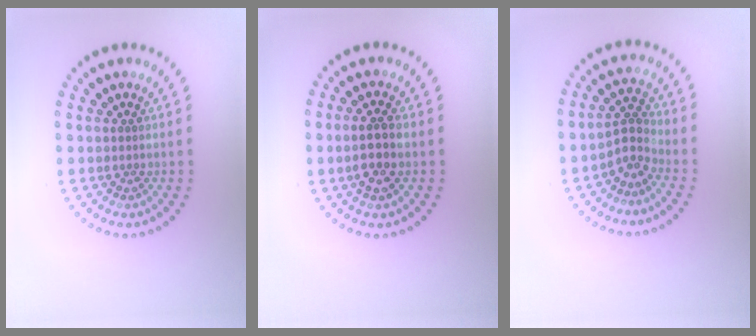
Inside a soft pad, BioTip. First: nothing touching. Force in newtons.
{"total": 2.7, "press": 2.5, "slide": 1.0}
{"total": 2.5, "press": 1.7, "slide": 1.9}